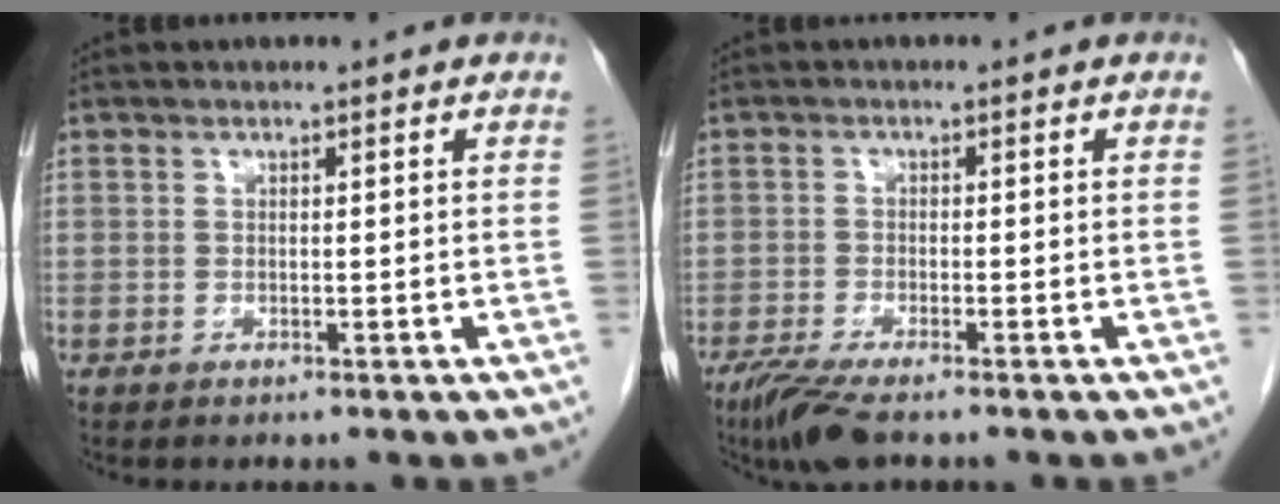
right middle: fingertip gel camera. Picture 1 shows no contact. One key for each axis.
{"total": 5.5, "fx": -4.1, "fy": 0.5, "fz": 3.6, "tx": -0.071, "ty": -0.016, "tz": -0.072}